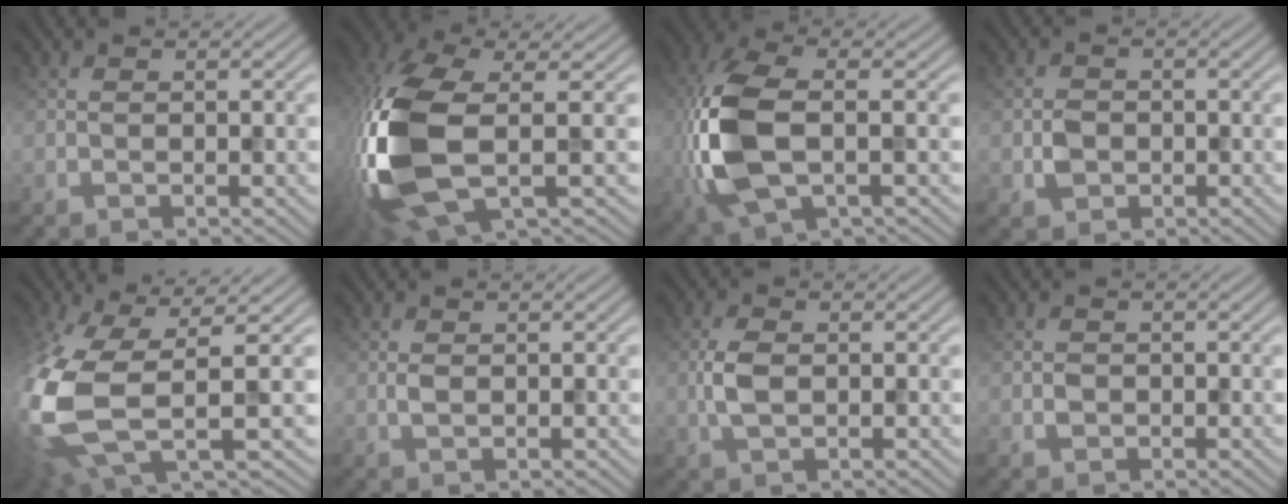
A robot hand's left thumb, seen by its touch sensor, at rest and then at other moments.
{"total": 15.2, "force": [-1.6, 6.8, 13.5], "torque": [-0.346, -0.014, -0.032]}
{"total": 12.4, "force": [-1.2, 6.2, 10.7], "torque": [-0.284, -0.005, -0.021]}
{"total": 2.2, "force": [-0.6, 1.9, 1.1], "torque": [-0.021, -0.005, -0.015]}
{"total": 13.8, "force": [-2.1, 6.1, 12.2], "torque": [-0.315, -0.038, -0.024]}
{"total": 0.9, "force": [0.0, 0.5, 0.8], "torque": [-0.018, -0.001, 0.000]}
{"total": 3.3, "force": [-0.2, 1.7, 2.8], "torque": [-0.067, 0.002, -0.004]}
{"total": 1.1, "force": [-0.3, 1.0, 0.5], "torque": [-0.009, -0.003, -0.009]}